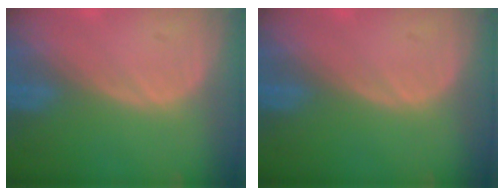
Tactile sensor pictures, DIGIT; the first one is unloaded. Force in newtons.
{"total": 0.0}